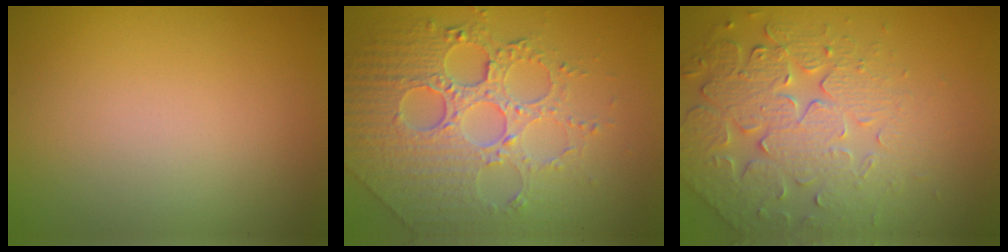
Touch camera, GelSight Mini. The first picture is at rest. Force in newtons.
{"total": 8.1, "press": 6.0, "slide": 5.5}
{"total": 5.8, "press": 5.2, "slide": 2.7}